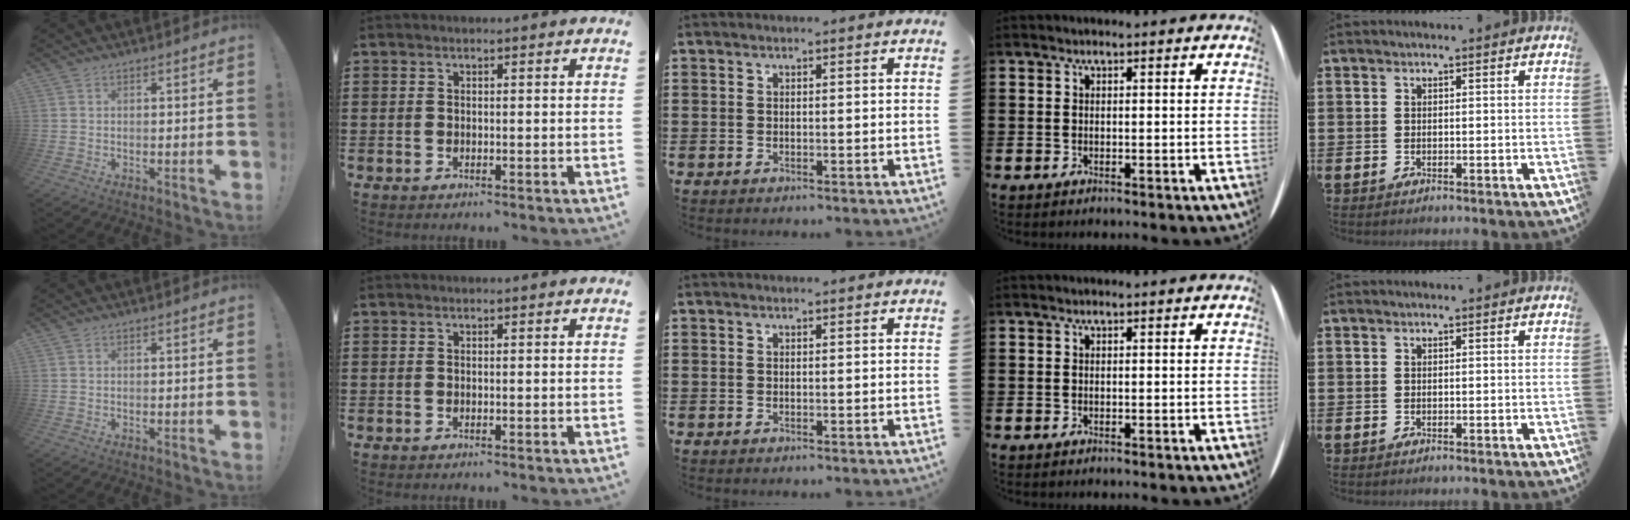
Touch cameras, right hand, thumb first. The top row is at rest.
{}